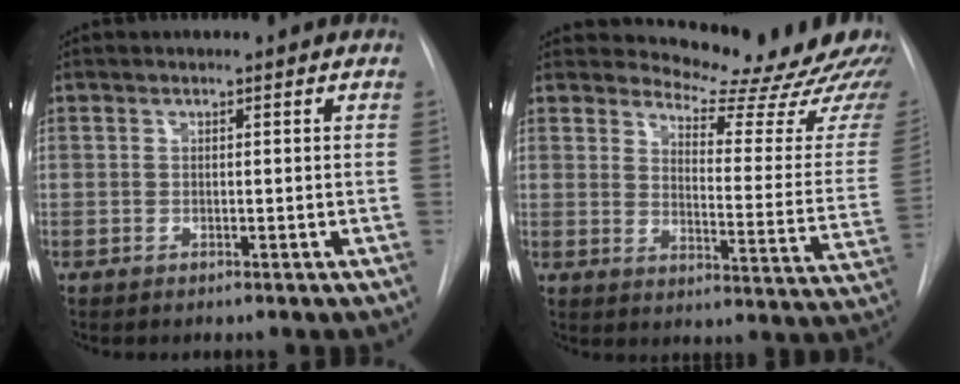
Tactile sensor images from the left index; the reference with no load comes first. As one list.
[{"total": 19.2, "force": [18.0, 3.6, 5.4], "torque": [-0.056, -0.119, 0.197]}]